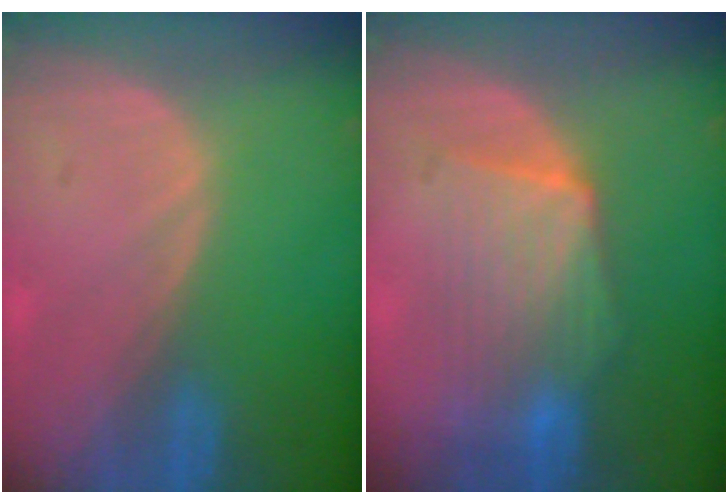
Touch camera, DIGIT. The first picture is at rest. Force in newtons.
{"total": 7.4, "press": 7.4, "slide": 0.4}